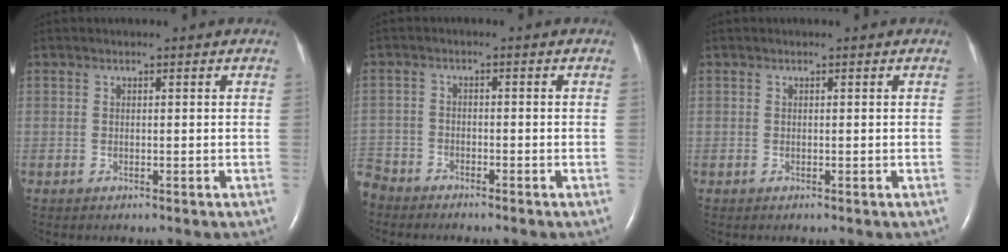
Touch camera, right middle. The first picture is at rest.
{"total": 4.6, "force": [-4.3, 1.6, 0.0], "torque": [0.006, -0.006, -0.089]}
{"total": 0.0}